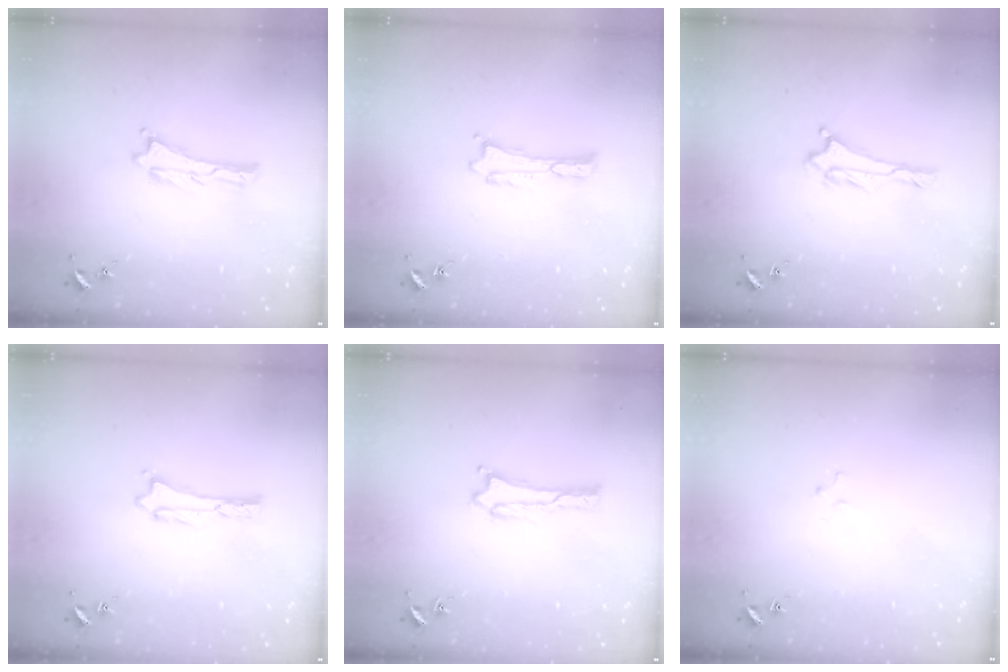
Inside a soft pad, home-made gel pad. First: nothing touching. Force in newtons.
{"total": 0.0}
{"total": 1.4, "press": 1.4, "slide": 0.2}
{"total": 0.5, "press": 0.5, "slide": 0.2}
{"total": 1.7, "press": 1.7, "slide": 0.1}
{"total": 1.5, "press": 1.5, "slide": 0.2}